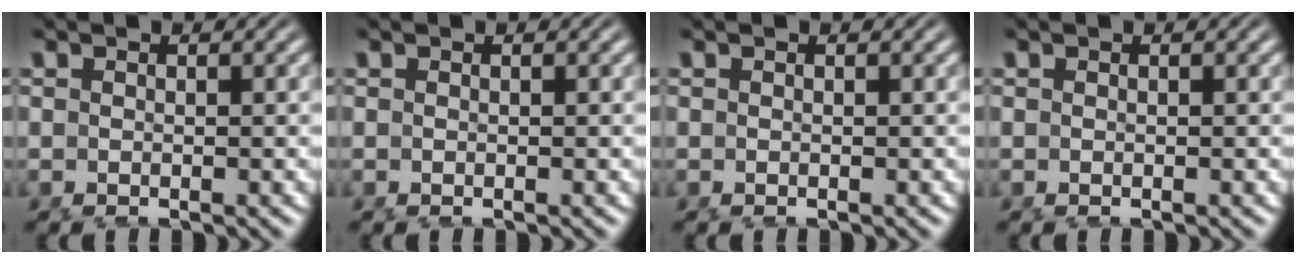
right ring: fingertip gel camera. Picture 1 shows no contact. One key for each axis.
{"total": 0.0}
{"total": 0.0}
{"total": 0.0}